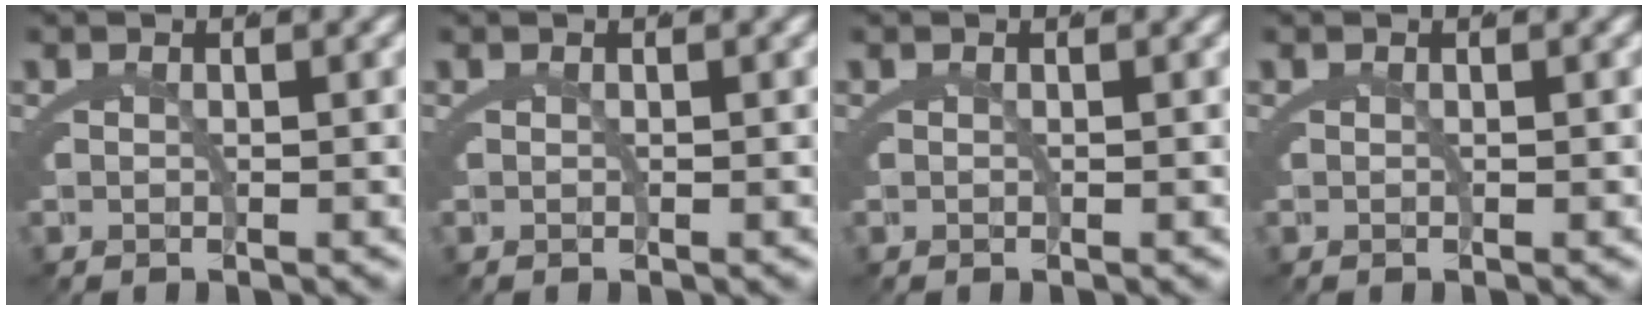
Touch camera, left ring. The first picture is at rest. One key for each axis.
{"total": 0.0}
{"total": 0.0}
{"total": 0.0}